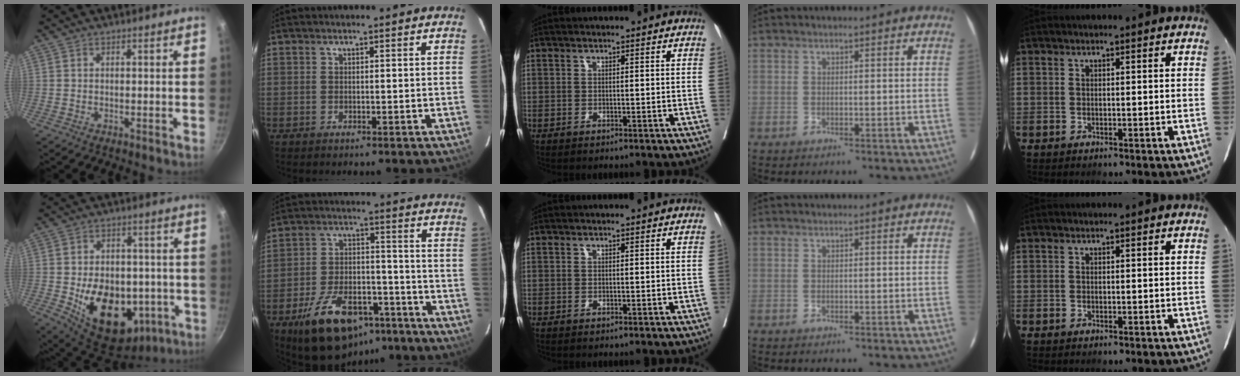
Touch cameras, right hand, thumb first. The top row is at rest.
{"thumb": {"total": 20.0, "force": [-5.3, 13.1, 14.2], "torque": [-0.192, 0.005, -0.051]}, "index": {"total": 16.2, "force": [-10.3, 7.7, 9.9], "torque": [-0.168, 0.008, -0.162]}}